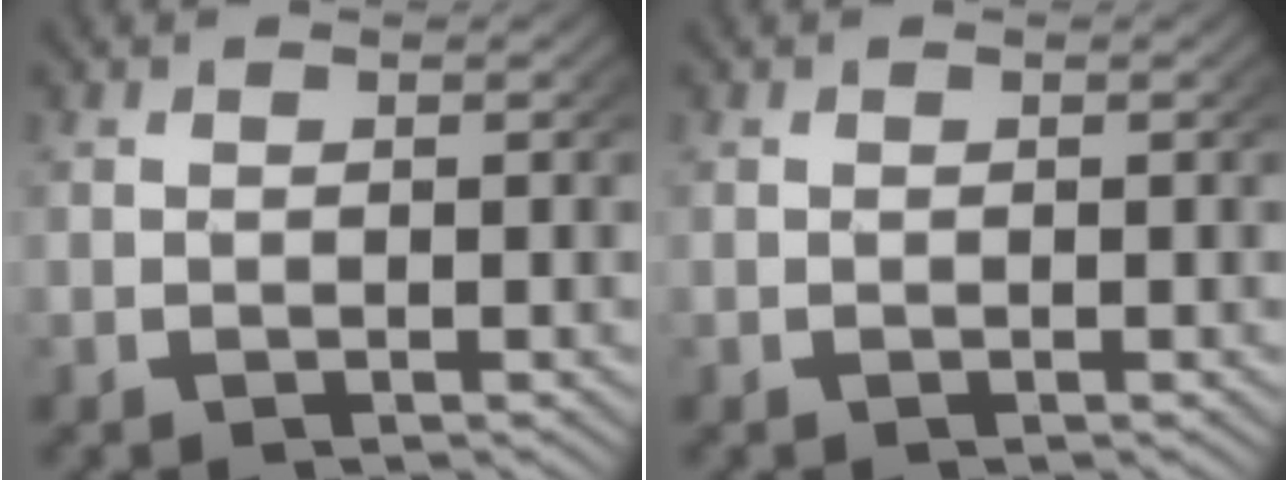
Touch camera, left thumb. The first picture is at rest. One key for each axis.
{"total": 0.0}